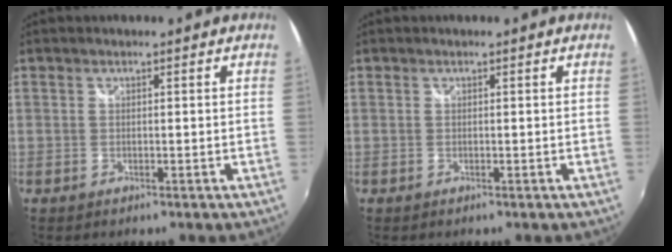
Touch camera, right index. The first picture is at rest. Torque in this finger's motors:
{"motor_torque": [-0.04, 0.00, 0.04, 0.01]}